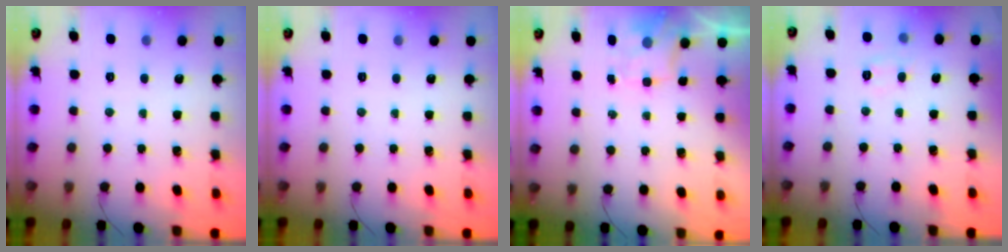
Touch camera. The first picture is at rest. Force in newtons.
{"total": 0.0}
{"total": 1.5, "press": 1.3, "slide": 0.8}
{"total": 6.5, "press": 6.3, "slide": 1.4}